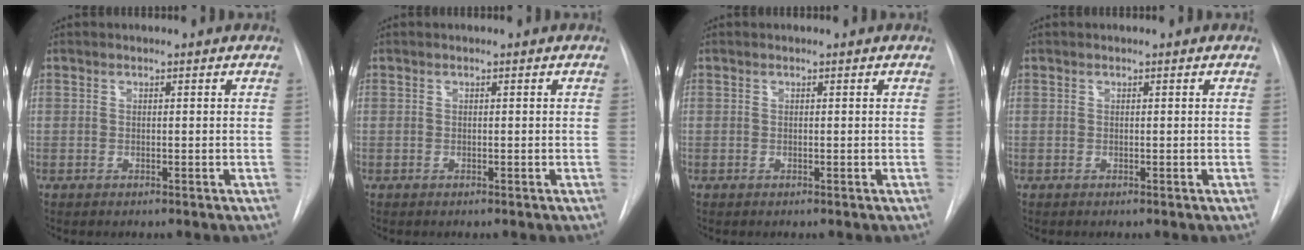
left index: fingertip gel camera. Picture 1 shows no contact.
{"total": 0.0}
{"total": 0.0}
{"total": 0.0}